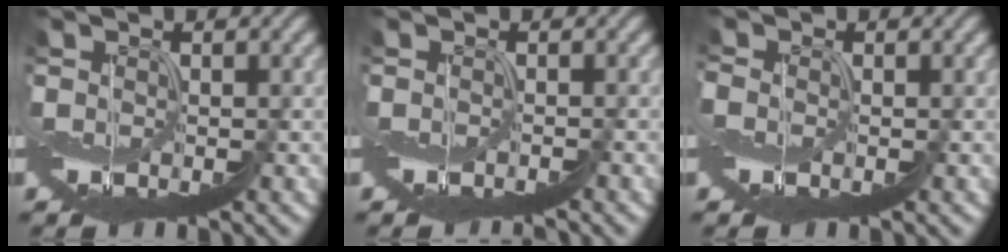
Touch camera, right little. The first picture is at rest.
{"total": 1.6, "force": [-1.6, 0.2, 0.2], "torque": [0.003, 0.008, -0.025]}
{"total": 1.2, "force": [-1.0, 0.6, 0.1], "torque": [-0.014, -0.008, -0.020]}